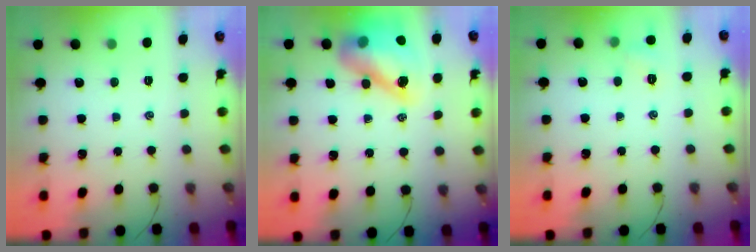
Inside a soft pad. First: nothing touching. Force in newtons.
{"total": 15.5, "press": 14.9, "slide": 4.1}
{"total": 4.3, "press": 4.1, "slide": 1.4}